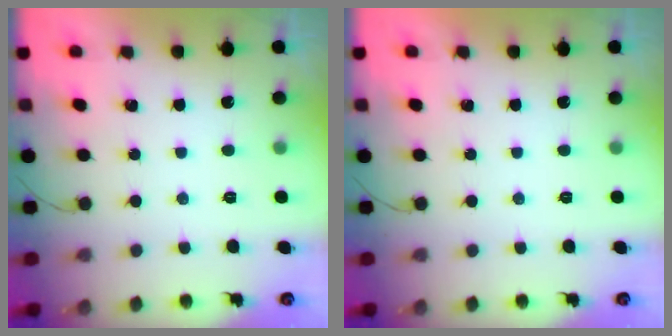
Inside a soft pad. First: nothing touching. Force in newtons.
{"total": 0.0}